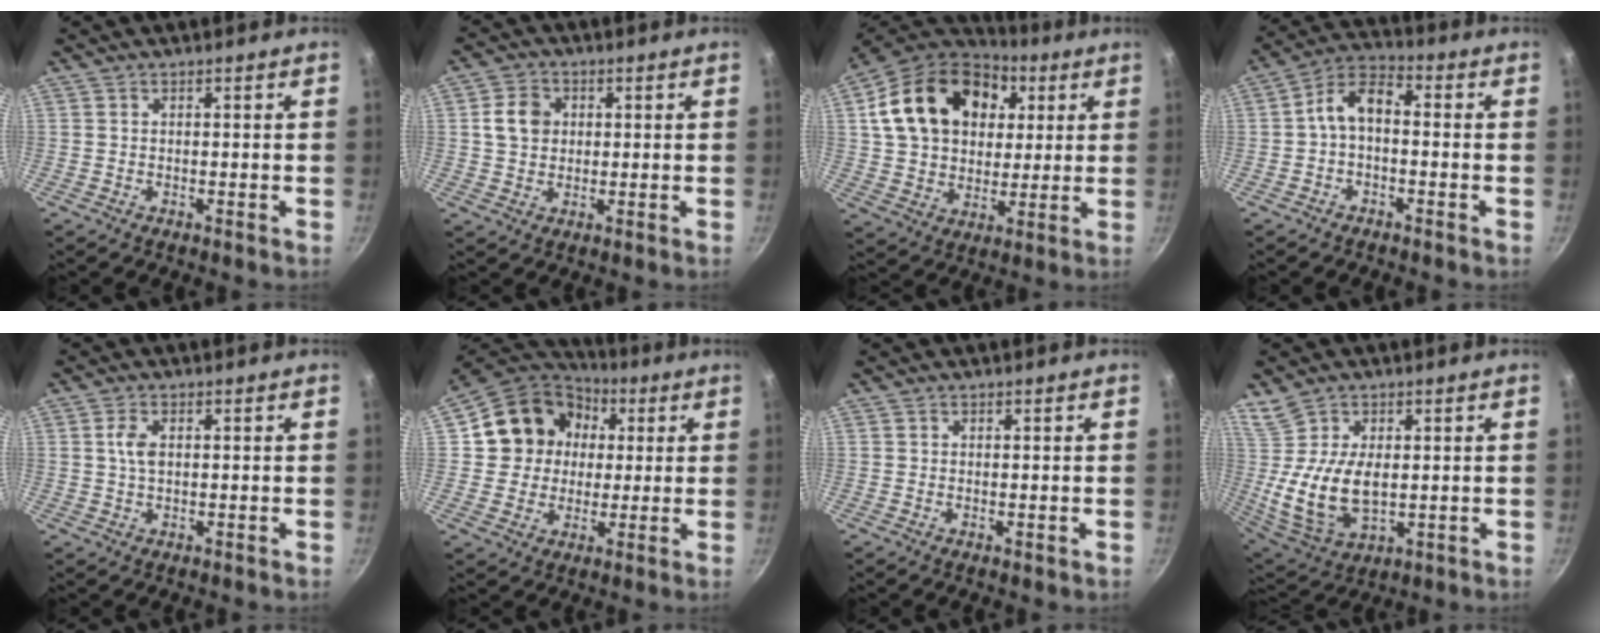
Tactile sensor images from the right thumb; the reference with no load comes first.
{"total": 6.0, "force": [1.0, 5.1, 3.1], "torque": [-0.036, 0.007, 0.012]}
{"total": 23.6, "force": [7.0, 17.1, 14.7], "torque": [-0.234, 0.010, 0.116]}
{"total": 7.2, "force": [-1.0, 4.1, 5.8], "torque": [-0.101, 0.041, -0.027]}
{"total": 3.3, "force": [0.6, 1.9, 2.7], "torque": [-0.051, 0.003, 0.009]}
{"total": 15.5, "force": [3.1, 13.8, 6.3], "torque": [-0.082, 0.024, 0.043]}
{"total": 0.7, "force": [0.0, 0.2, 0.7], "torque": [-0.010, -0.002, -0.001]}
{"total": 11.9, "force": [1.0, 7.1, 9.4], "torque": [-0.167, -0.025, 0.032]}